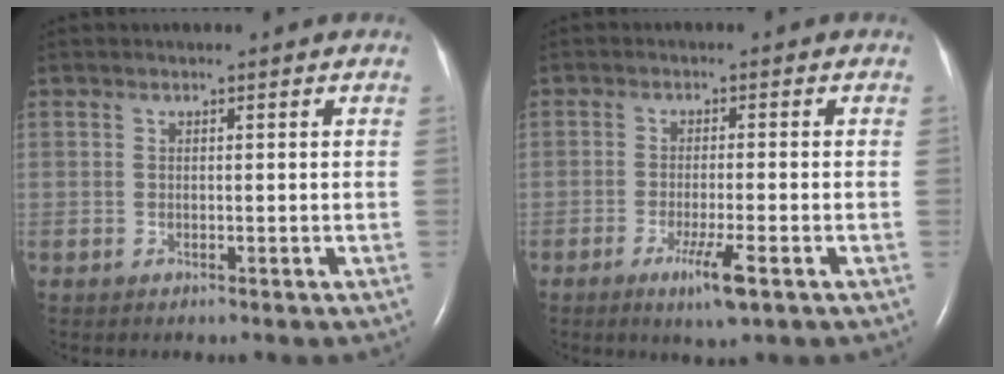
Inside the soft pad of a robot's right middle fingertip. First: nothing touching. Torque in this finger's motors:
{"motor_torque": [1.00, -0.53, 0.21, 0.07]}